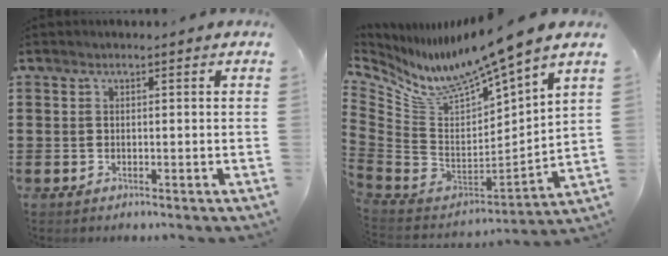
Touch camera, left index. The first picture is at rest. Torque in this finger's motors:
{"motor_torque": [2.14, 0.00, 0.16, 0.09]}